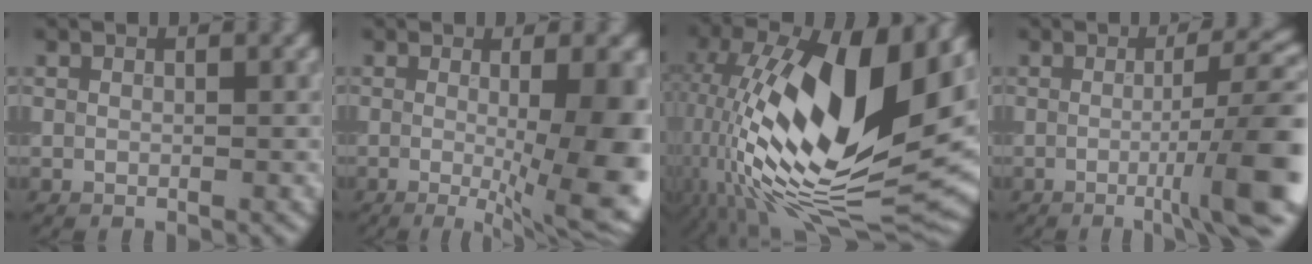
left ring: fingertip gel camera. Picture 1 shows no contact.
{"total": 10.3, "force": [-0.8, 2.3, 10.0], "torque": [-0.130, -0.025, -0.007]}
{"total": 17.8, "force": [3.1, 8.2, 15.5], "torque": [-0.298, -0.001, 0.051]}
{"total": 9.2, "force": [-1.6, 1.8, 8.9], "torque": [-0.113, 0.003, -0.029]}